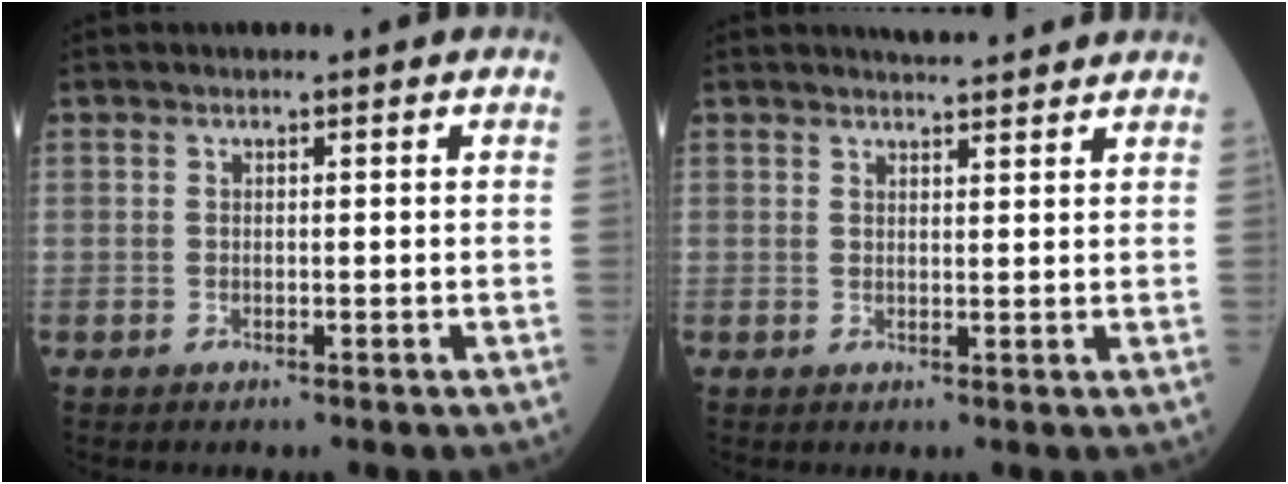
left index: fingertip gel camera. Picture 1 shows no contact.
{"total": 5.0, "force": [4.8, 0.4, 1.5], "torque": [-0.025, 0.015, 0.059]}